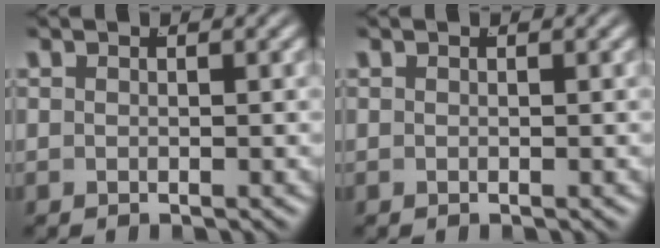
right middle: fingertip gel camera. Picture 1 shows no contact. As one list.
[{"total": 0.0}]